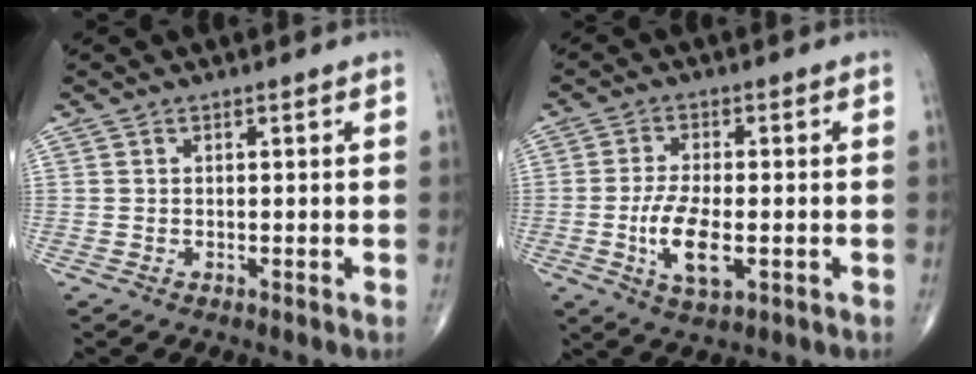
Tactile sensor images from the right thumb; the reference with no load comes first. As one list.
[{"total": 8.4, "force": [-1.9, 3.5, 7.3], "torque": [-0.143, -0.002, -0.032]}]